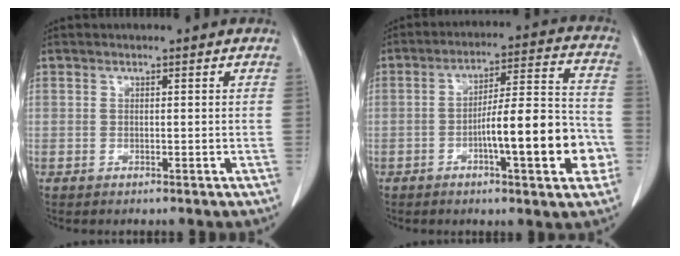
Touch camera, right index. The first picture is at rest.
{"total": 14.1, "force": [-4.2, 2.2, 13.2], "torque": [-0.195, 0.020, -0.061]}